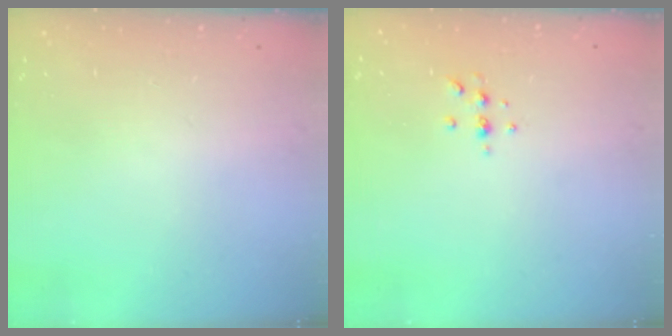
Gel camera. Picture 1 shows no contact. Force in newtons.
{"total": 4.1, "press": 3.7, "slide": 1.7}